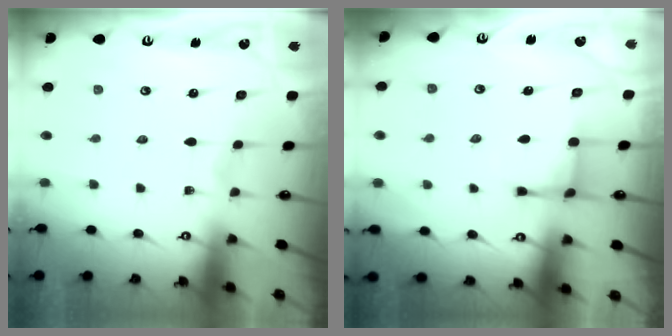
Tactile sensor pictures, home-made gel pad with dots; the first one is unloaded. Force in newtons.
{"total": 3.7, "press": 3.6, "slide": 0.6}